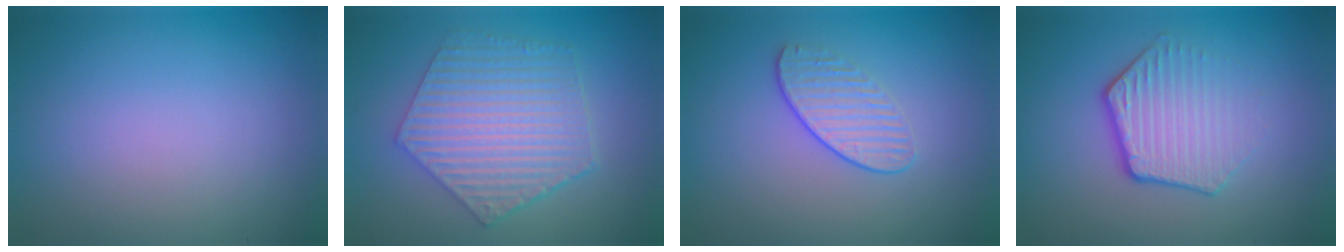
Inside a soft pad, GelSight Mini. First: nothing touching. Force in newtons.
{"total": 6.2, "press": 4.8, "slide": 4.0}
{"total": 1.9, "press": 1.5, "slide": 1.2}
{"total": 4.1, "press": 3.1, "slide": 2.6}